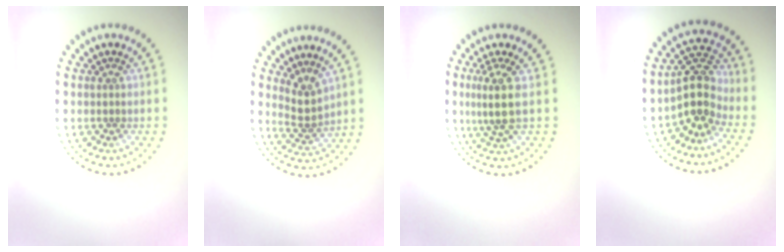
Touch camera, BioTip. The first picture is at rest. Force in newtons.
{"total": 2.3, "press": 1.7, "slide": 1.5}
{"total": 3.0, "press": 2.4, "slide": 1.9}
{"total": 3.9, "press": 3.5, "slide": 1.9}